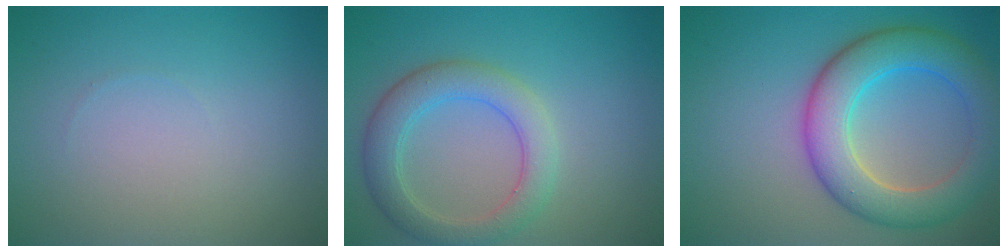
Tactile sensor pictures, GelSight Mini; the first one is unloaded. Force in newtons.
{"total": 4.4, "press": 4.4, "slide": 0.3}
{"total": 7.4, "press": 7.4, "slide": 0.2}